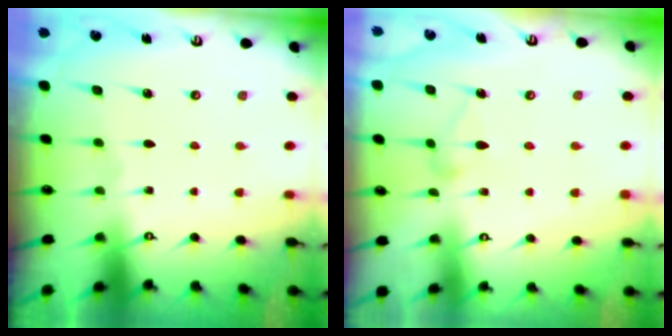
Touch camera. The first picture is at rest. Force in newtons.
{"total": 7.0, "press": 7.0, "slide": 0.4}